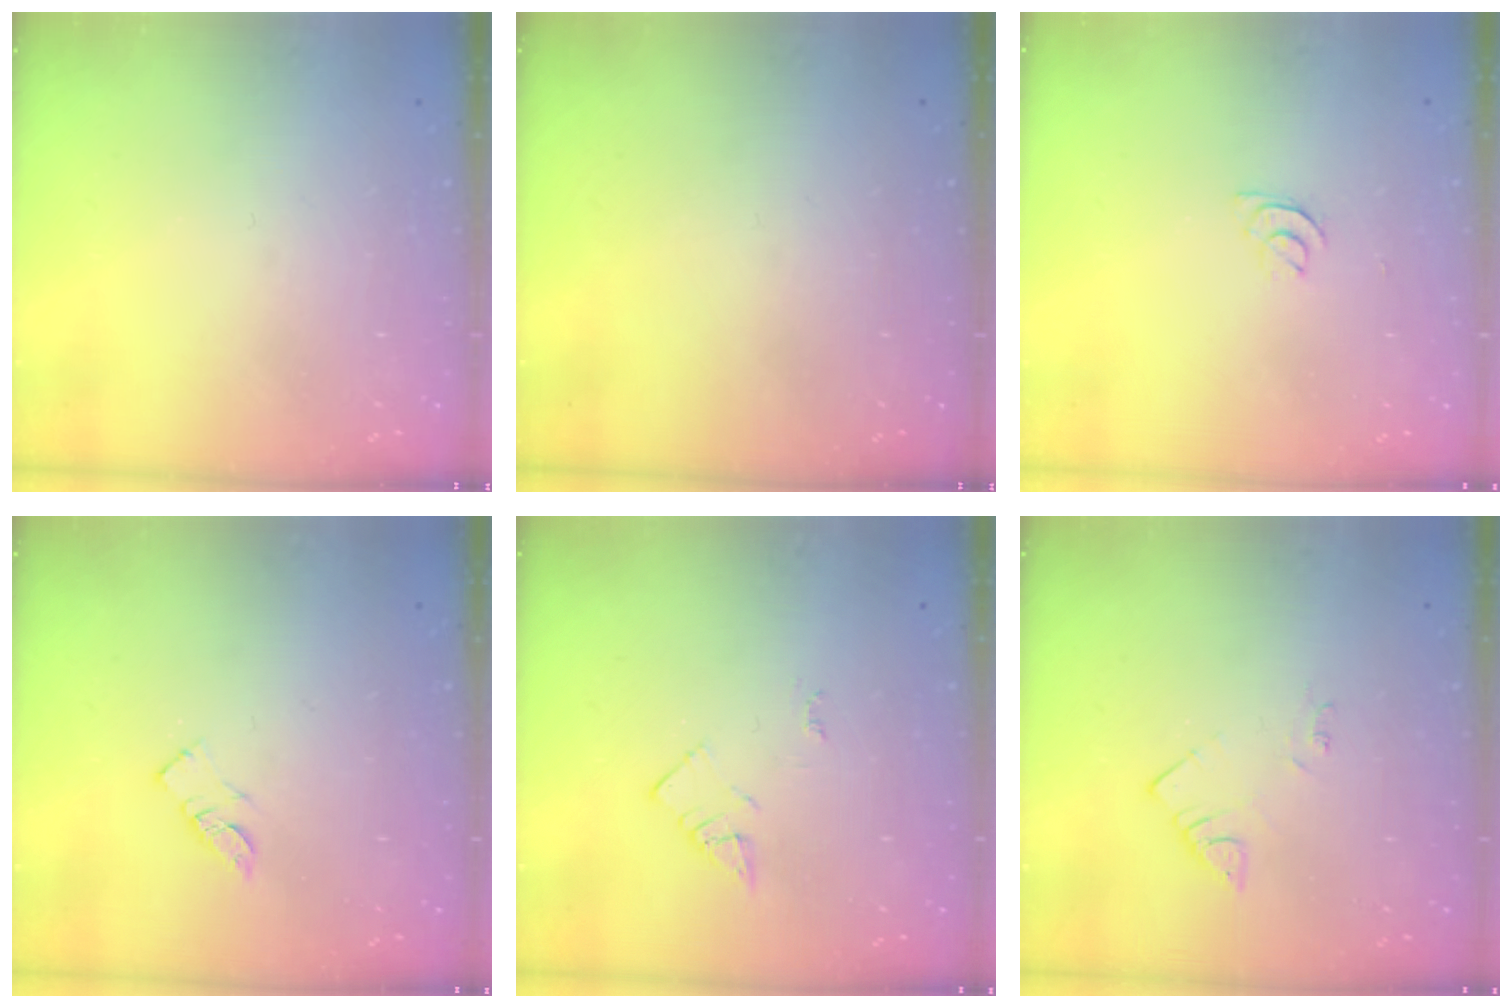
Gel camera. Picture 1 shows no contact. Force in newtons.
{"total": 0.0}
{"total": 3.6, "press": 3.6, "slide": 0.4}
{"total": 5.4, "press": 5.4, "slide": 0.1}
{"total": 2.4, "press": 2.4, "slide": 0.3}
{"total": 2.6, "press": 2.6, "slide": 0.3}